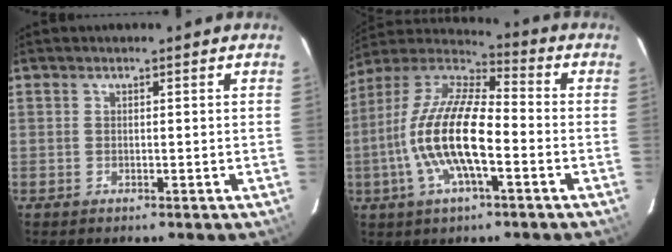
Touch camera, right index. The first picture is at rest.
{"total": 16.9, "force": [-4.1, 5.4, 15.5], "torque": [-0.306, -0.003, -0.088]}